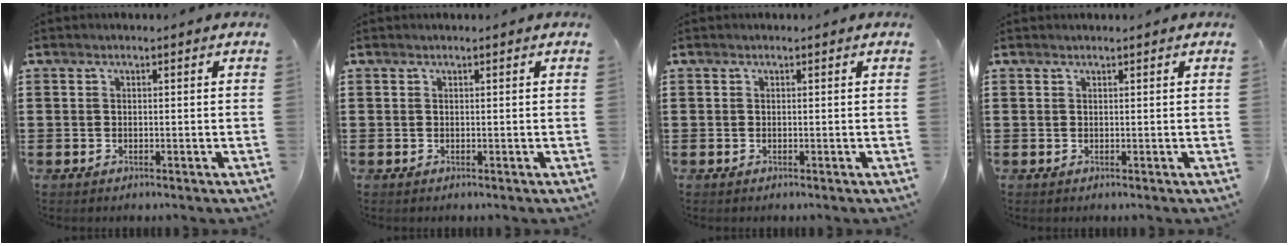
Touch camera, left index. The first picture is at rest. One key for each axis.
{"total": 0.0}
{"total": 0.0}
{"total": 0.0}